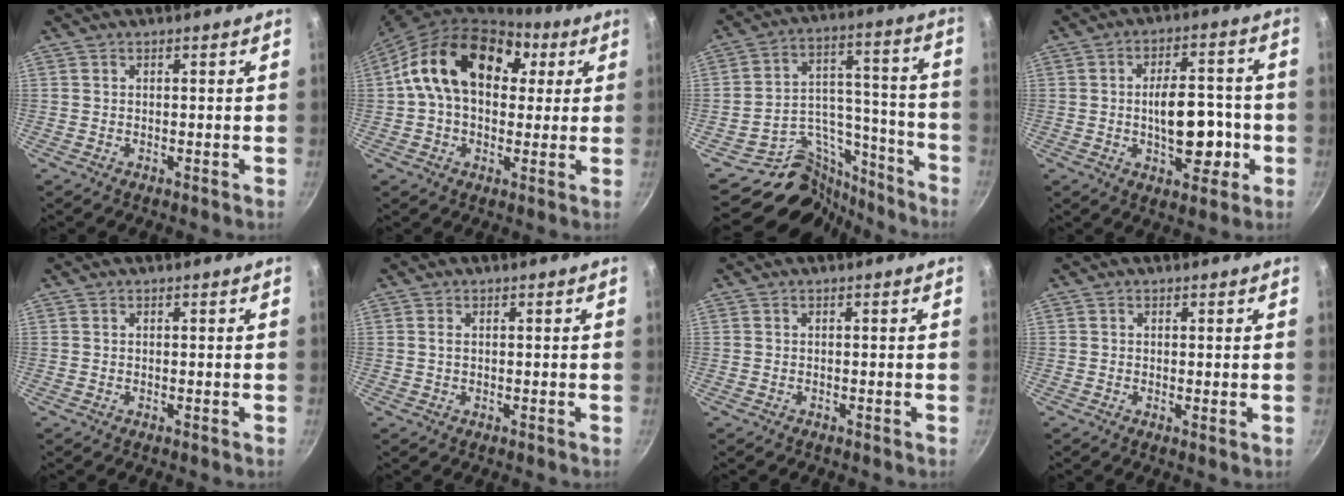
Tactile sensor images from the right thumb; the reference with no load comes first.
{"total": 19.3, "force": [5.0, 13.3, 13.0], "torque": [-0.188, 0.018, 0.068]}
{"total": 17.4, "force": [-13.1, 10.3, 4.9], "torque": [-0.016, 0.128, -0.205]}
{"total": 12.4, "force": [-2.2, 6.7, 10.3], "torque": [-0.115, 0.022, -0.028]}
{"total": 0.0}
{"total": 0.8, "force": [0.1, 0.5, 0.7], "torque": [-0.013, 0.001, 0.001]}
{"total": 0.0}
{"total": 0.5, "force": [0.2, 0.2, 0.5], "torque": [-0.008, -0.005, 0.000]}